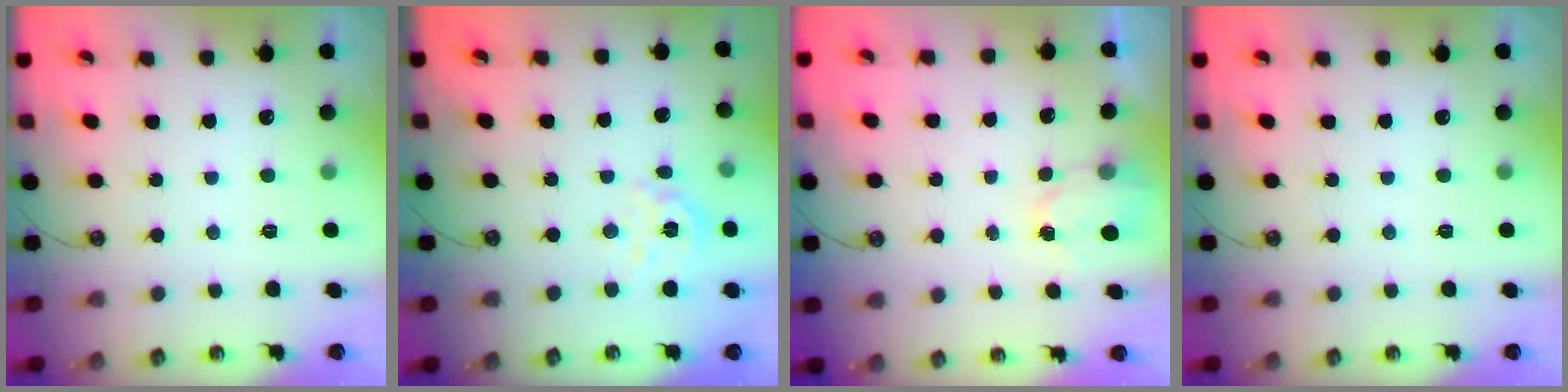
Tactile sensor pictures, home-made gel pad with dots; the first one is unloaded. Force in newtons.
{"total": 8.7, "press": 8.7, "slide": 0.8}
{"total": 2.6, "press": 2.6, "slide": 0.3}
{"total": 0.0}